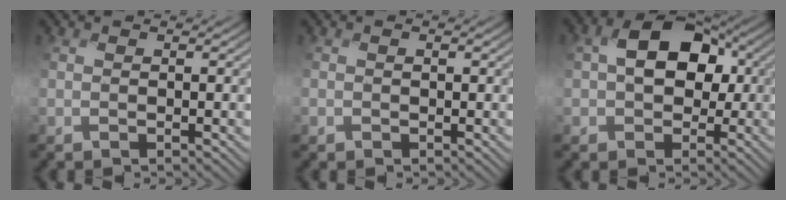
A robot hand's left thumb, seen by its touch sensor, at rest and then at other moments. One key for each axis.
{"total": 0.8, "fx": -0.1, "fy": 0.7, "fz": 0.4, "tx": -0.012, "ty": -0.001, "tz": -0.003}
{"total": 9.8, "fx": 0.6, "fy": 6.9, "fz": 6.8, "tx": -0.128, "ty": 0.006, "tz": 0.006}